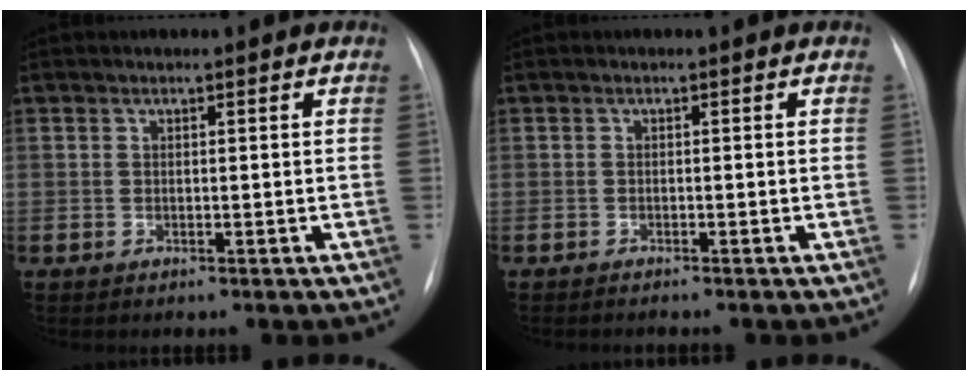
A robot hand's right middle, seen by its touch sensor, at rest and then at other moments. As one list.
[{"total": 1.1, "force": [-1.0, -0.1, 0.3], "torque": [-0.007, -0.002, -0.014]}]